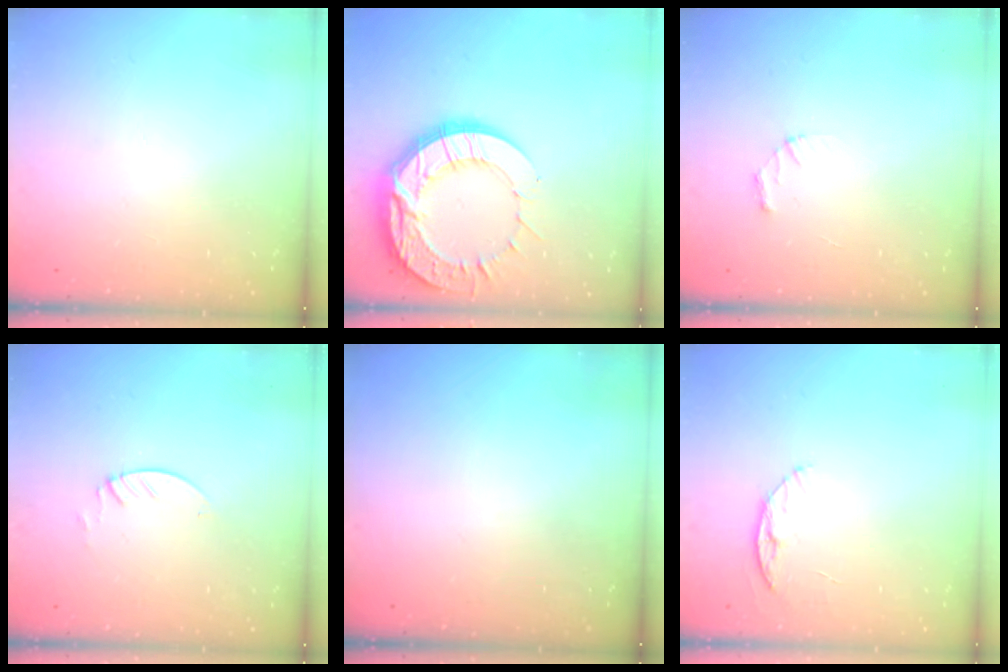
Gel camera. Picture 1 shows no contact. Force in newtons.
{"total": 20.2, "press": 20.1, "slide": 1.8}
{"total": 2.1, "press": 2.1, "slide": 0.2}
{"total": 1.3, "press": 1.3, "slide": 0.1}
{"total": 0.0}
{"total": 5.6, "press": 5.6, "slide": 0.6}